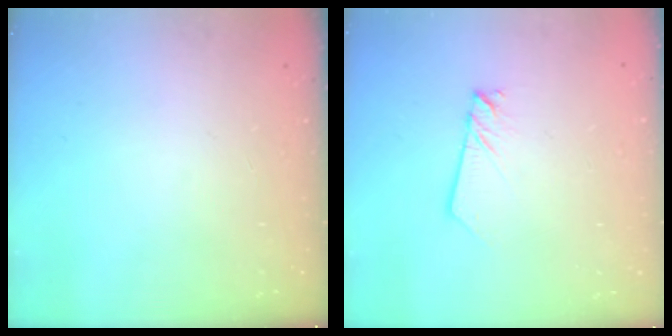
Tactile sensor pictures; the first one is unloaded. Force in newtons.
{"total": 2.2, "press": 2.1, "slide": 0.3}